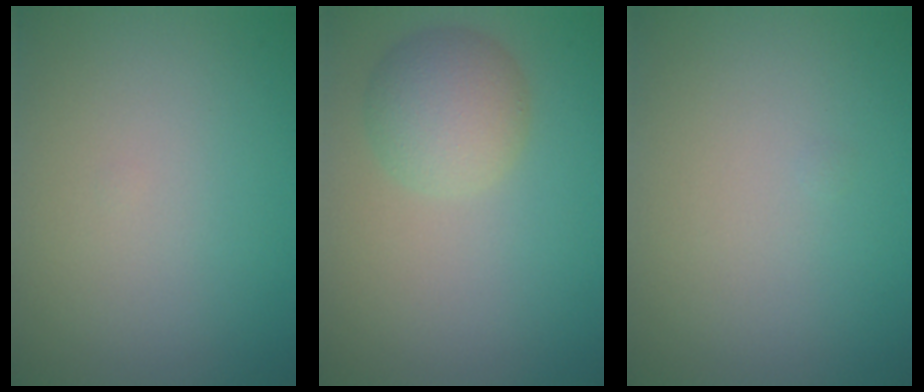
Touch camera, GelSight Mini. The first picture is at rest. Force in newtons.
{"total": 3.9, "press": 3.9, "slide": 0.2}
{"total": 0.0}